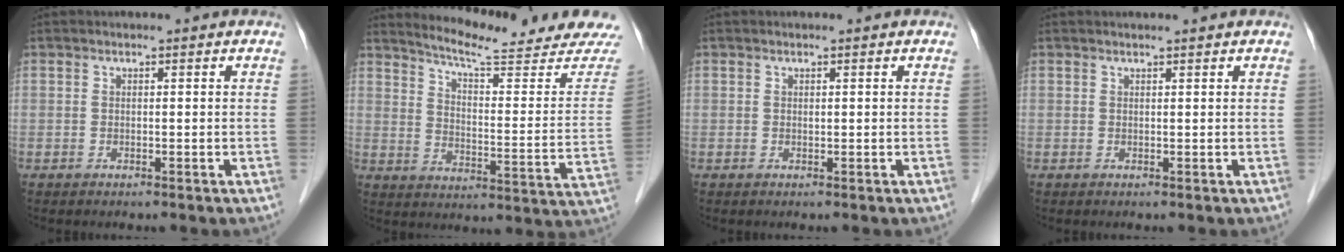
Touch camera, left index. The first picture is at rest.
{"total": 18.2, "force": [17.2, 0.1, 5.8], "torque": [-0.091, -0.082, 0.223]}
{"total": 0.0}
{"total": 1.5, "force": [1.3, -0.1, 0.6], "torque": [-0.008, 0.009, 0.023]}